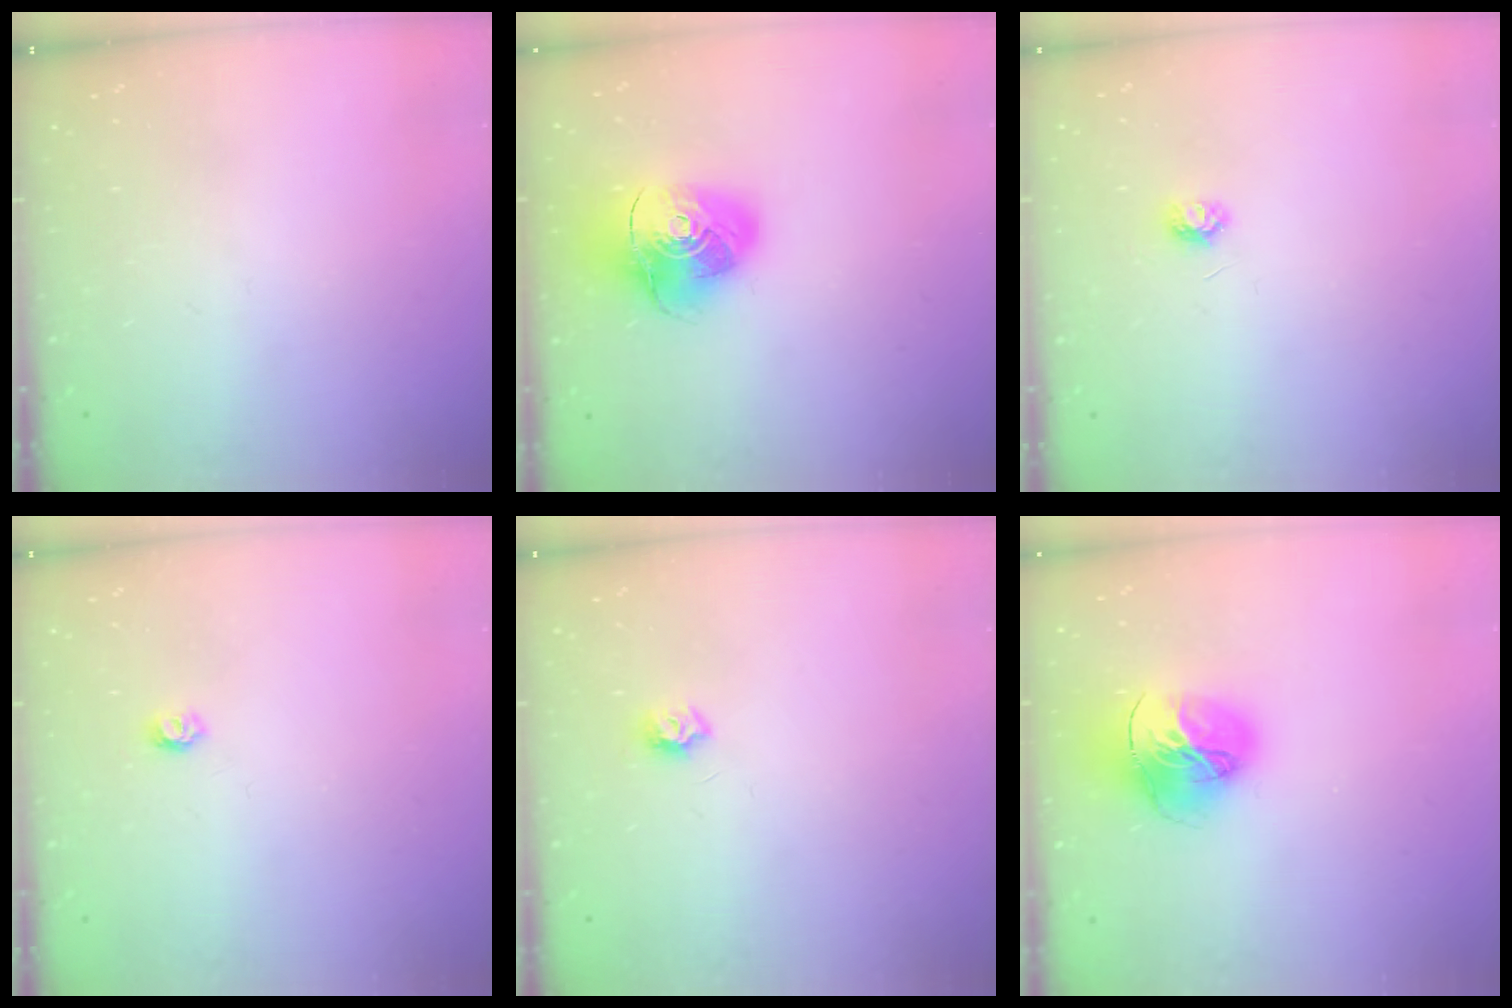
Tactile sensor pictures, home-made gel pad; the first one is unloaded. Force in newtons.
{"total": 13.7, "press": 13.6, "slide": 1.6}
{"total": 3.5, "press": 3.4, "slide": 0.3}
{"total": 3.5, "press": 3.5, "slide": 0.3}
{"total": 4.6, "press": 4.6, "slide": 0.5}
{"total": 16.9, "press": 16.8, "slide": 1.7}